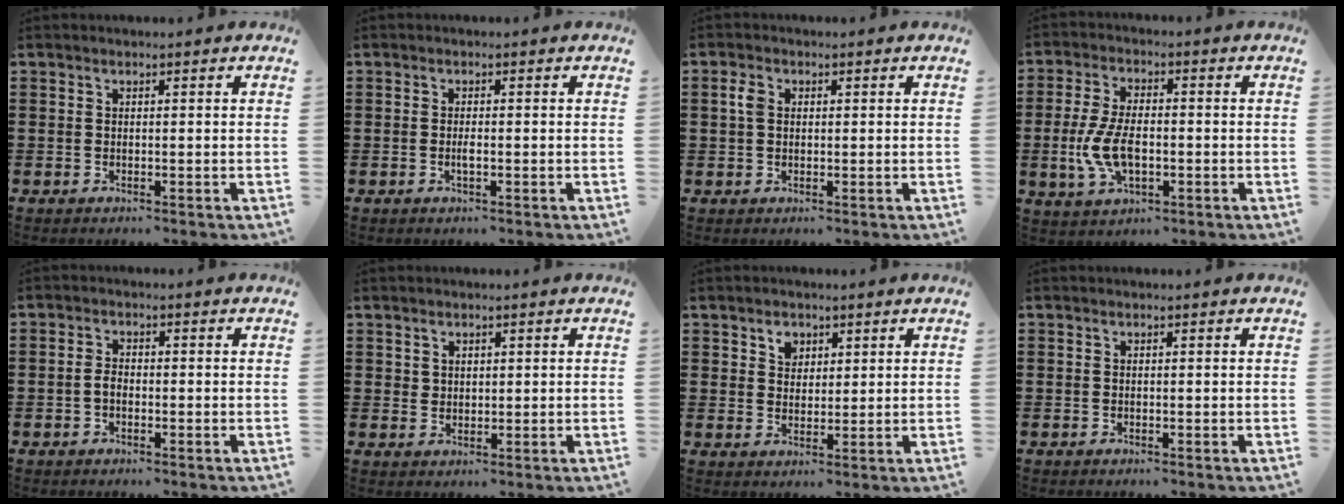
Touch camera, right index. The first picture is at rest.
{"total": 1.2, "force": [-0.3, 0.3, 1.1], "torque": [-0.030, -0.003, -0.008]}
{"total": 2.2, "force": [0.5, 1.4, 1.5], "torque": [-0.034, 0.008, 0.008]}
{"total": 7.4, "force": [-1.4, 3.6, 6.4], "torque": [-0.144, -0.003, -0.029]}
{"total": 1.8, "force": [-0.7, 1.0, 1.4], "torque": [-0.035, -0.001, -0.015]}
{"total": 1.6, "force": [1.2, 1.0, 0.2], "torque": [-0.005, 0.005, 0.023]}
{"total": 2.7, "force": [1.6, 2.0, 0.8], "torque": [-0.017, 0.003, 0.028]}
{"total": 0.0}